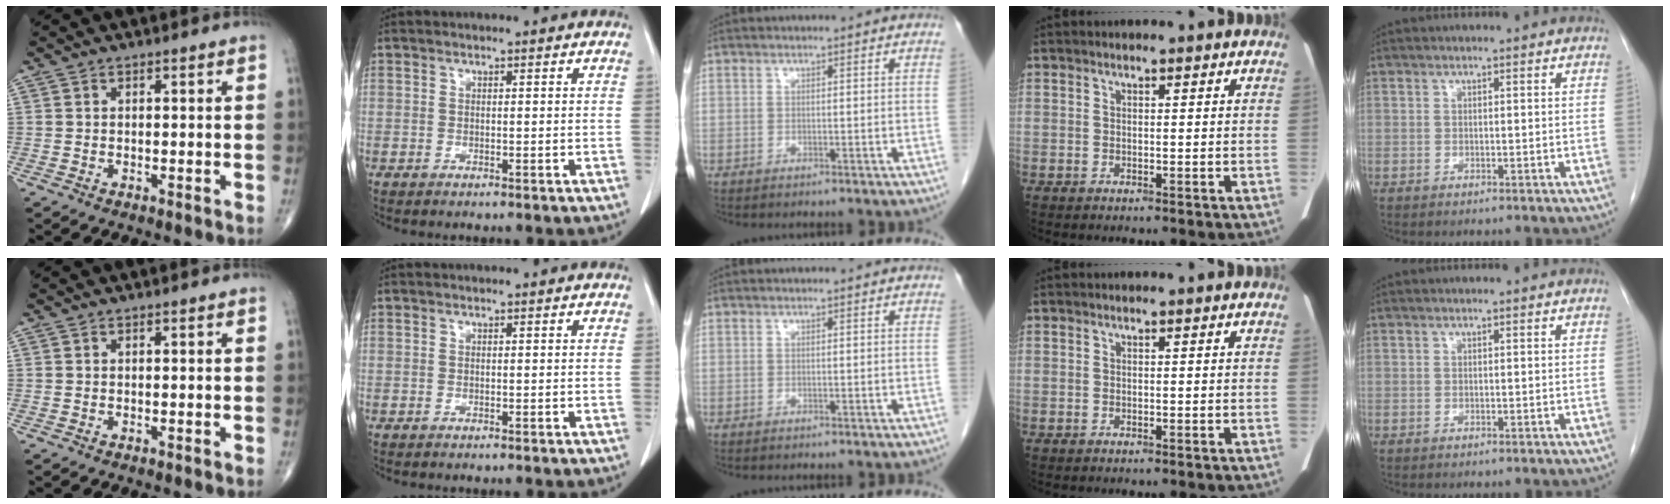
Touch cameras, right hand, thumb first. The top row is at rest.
{}